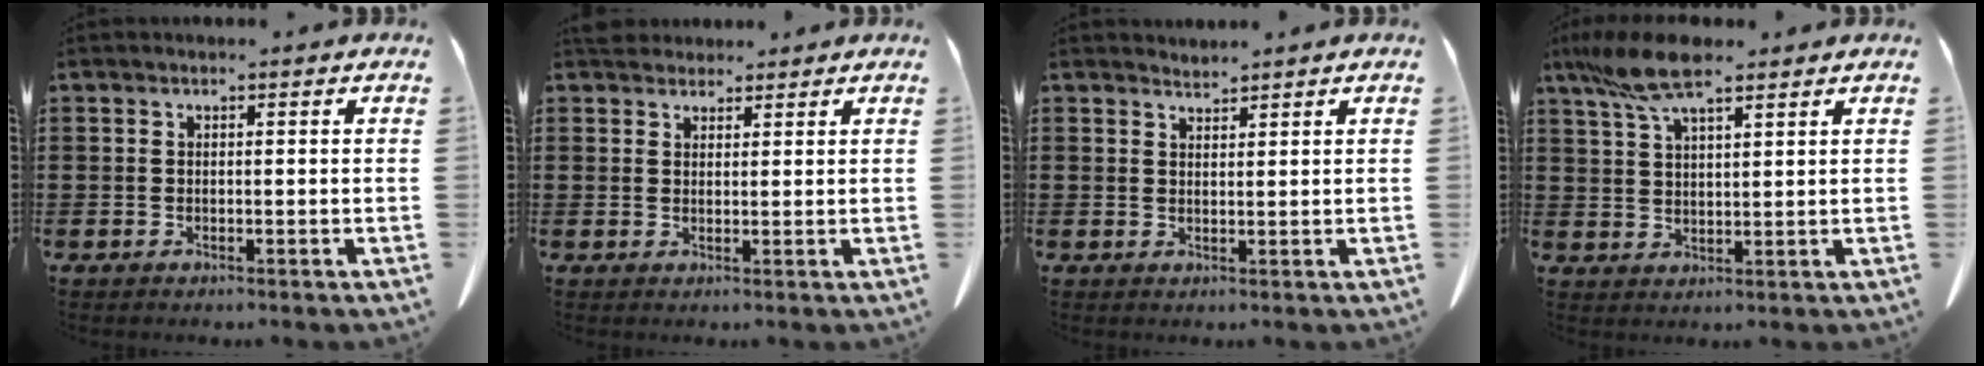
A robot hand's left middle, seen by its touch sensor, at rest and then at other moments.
{"total": 3.2, "force": [3.0, 1.1, 0.5], "torque": [-0.010, -0.007, 0.058]}
{"total": 1.8, "force": [1.8, 0.1, -0.3], "torque": [0.002, -0.002, 0.036]}
{"total": 8.2, "force": [5.8, 2.2, 5.4], "torque": [-0.126, -0.008, 0.106]}